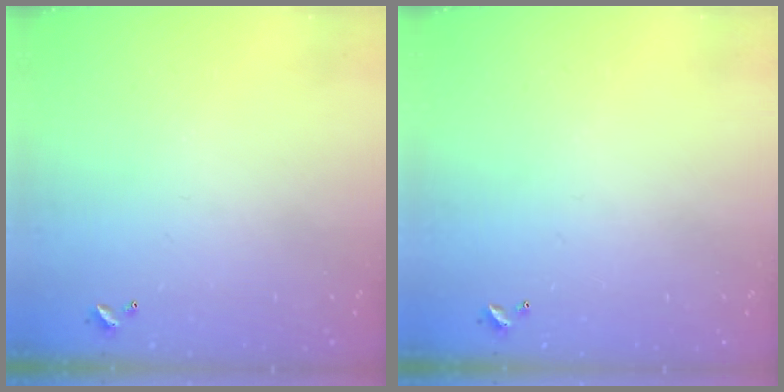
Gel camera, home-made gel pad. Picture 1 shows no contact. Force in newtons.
{"total": 0.0}